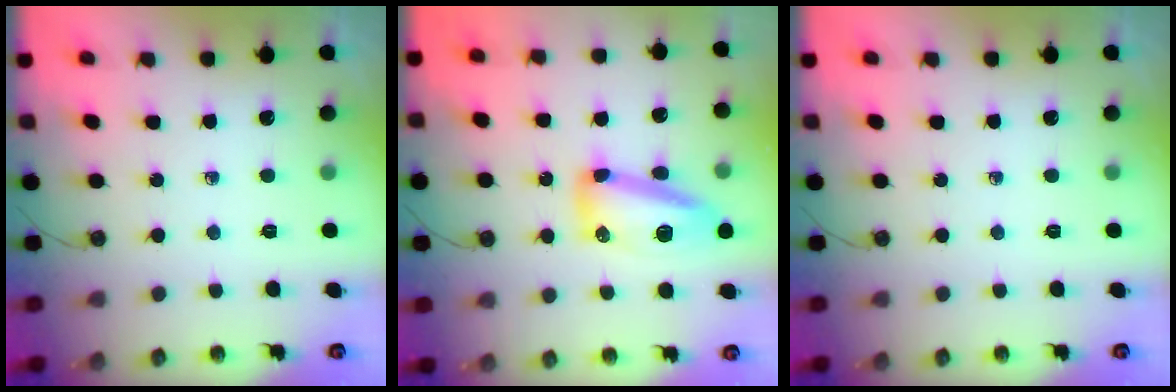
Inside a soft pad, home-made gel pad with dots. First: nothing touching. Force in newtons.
{"total": 12.5, "press": 12.4, "slide": 1.3}
{"total": 0.0}